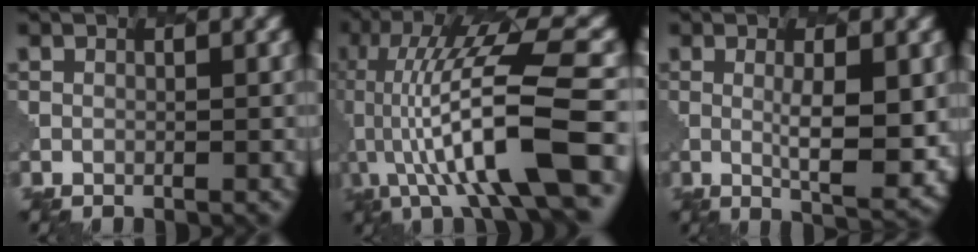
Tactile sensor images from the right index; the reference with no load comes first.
{"total": 12.0, "force": [-1.9, 2.8, 11.5], "torque": [-0.198, 0.023, -0.030]}
{"total": 5.0, "force": [0.6, 1.2, 4.9], "torque": [-0.076, -0.009, 0.016]}